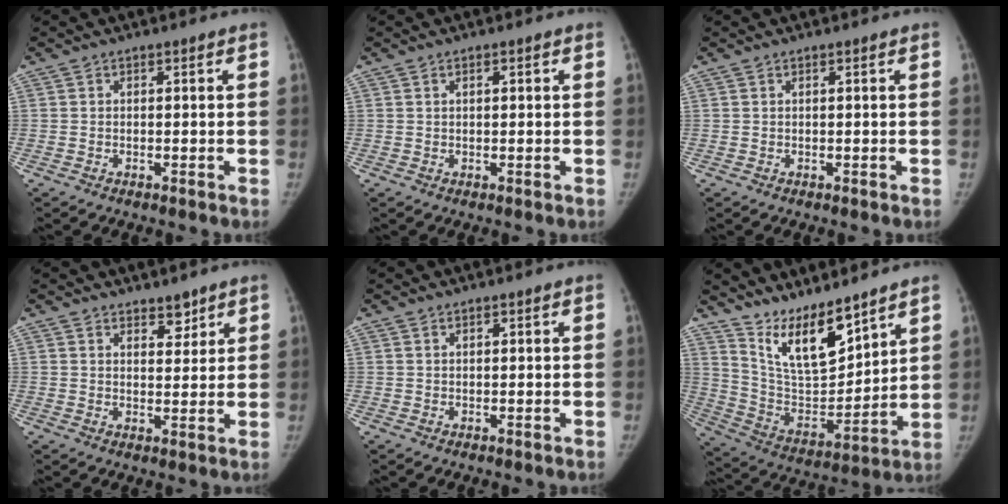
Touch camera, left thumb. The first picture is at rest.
{"total": 1.0, "force": [0.4, 0.4, 0.9], "torque": [-0.014, 0.004, 0.007]}
{"total": 0.0}
{"total": 3.8, "force": [2.9, 1.9, 1.6], "torque": [-0.001, -0.022, 0.048]}
{"total": 0.6, "force": [0.5, 0.1, 0.3], "torque": [-0.005, -0.002, 0.010]}
{"total": 14.7, "force": [11.3, 4.6, 8.2], "torque": [-0.113, -0.075, 0.225]}